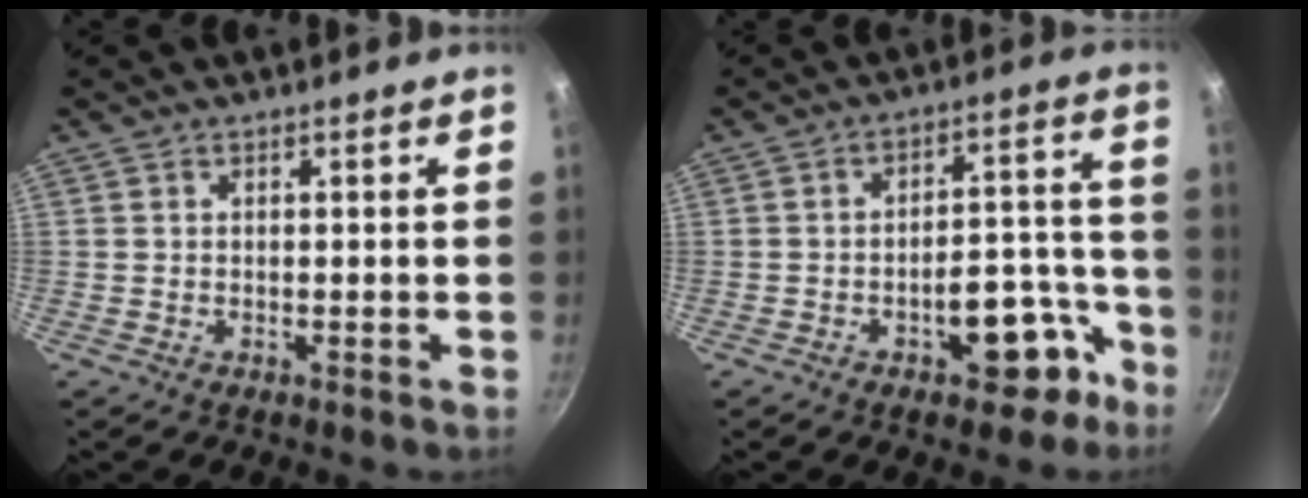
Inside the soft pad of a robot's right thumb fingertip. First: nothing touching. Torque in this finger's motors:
{"motor_torque": [2.54, 2.47, 0.82, -0.66, 0.23]}